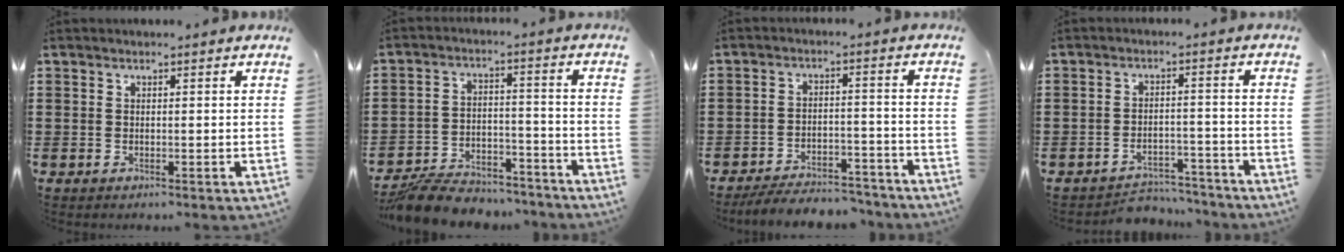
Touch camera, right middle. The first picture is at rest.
{"total": 8.2, "force": [-7.8, 1.7, 1.9], "torque": [-0.031, 0.023, -0.149]}
{"total": 5.5, "force": [-5.3, 0.8, 1.1], "torque": [-0.023, 0.007, -0.107]}
{"total": 4.3, "force": [-4.2, 0.7, 0.3], "torque": [-0.008, 0.006, -0.088]}